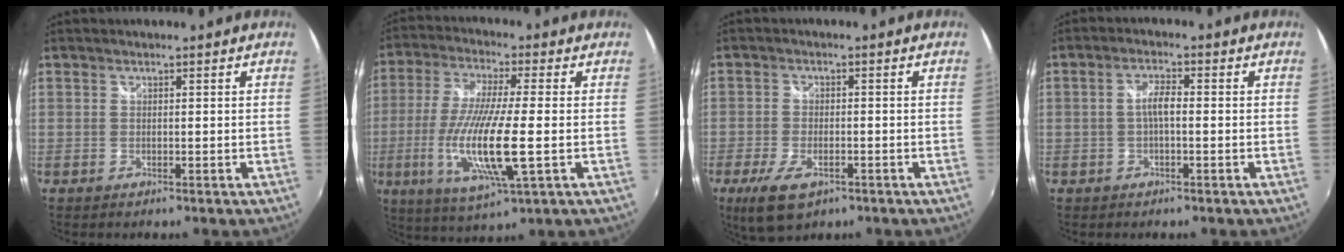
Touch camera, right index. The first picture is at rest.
{"total": 15.7, "force": [-3.4, 2.2, 15.1], "torque": [-0.306, -0.025, -0.059]}
{"total": 8.3, "force": [-4.6, 3.9, 5.7], "torque": [-0.134, -0.022, -0.081]}
{"total": 3.0, "force": [-0.5, 0.8, 2.9], "torque": [-0.057, 0.008, -0.009]}